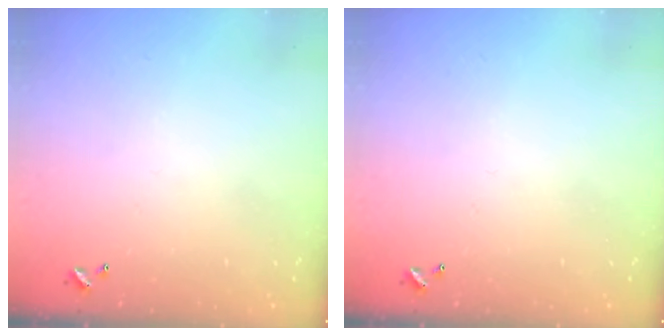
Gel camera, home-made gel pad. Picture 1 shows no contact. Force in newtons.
{"total": 0.0}